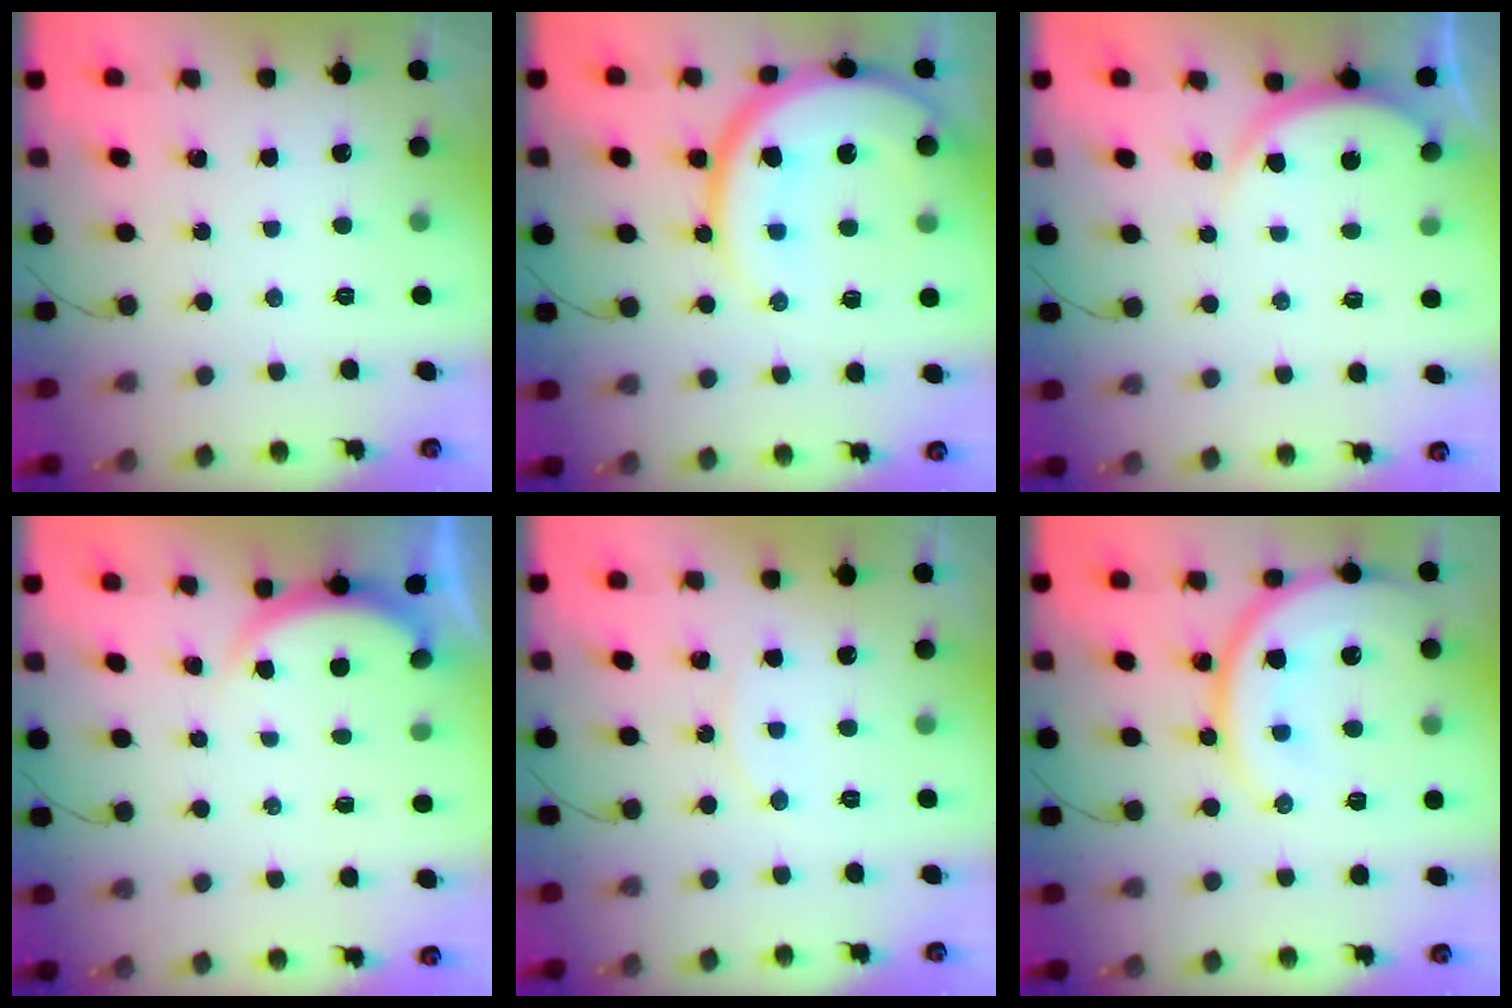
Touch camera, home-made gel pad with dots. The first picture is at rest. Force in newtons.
{"total": 19.5, "press": 19.4, "slide": 2.0}
{"total": 4.6, "press": 4.6, "slide": 0.4}
{"total": 1.7, "press": 1.6, "slide": 0.5}
{"total": 4.8, "press": 4.7, "slide": 0.4}
{"total": 18.7, "press": 18.5, "slide": 3.1}